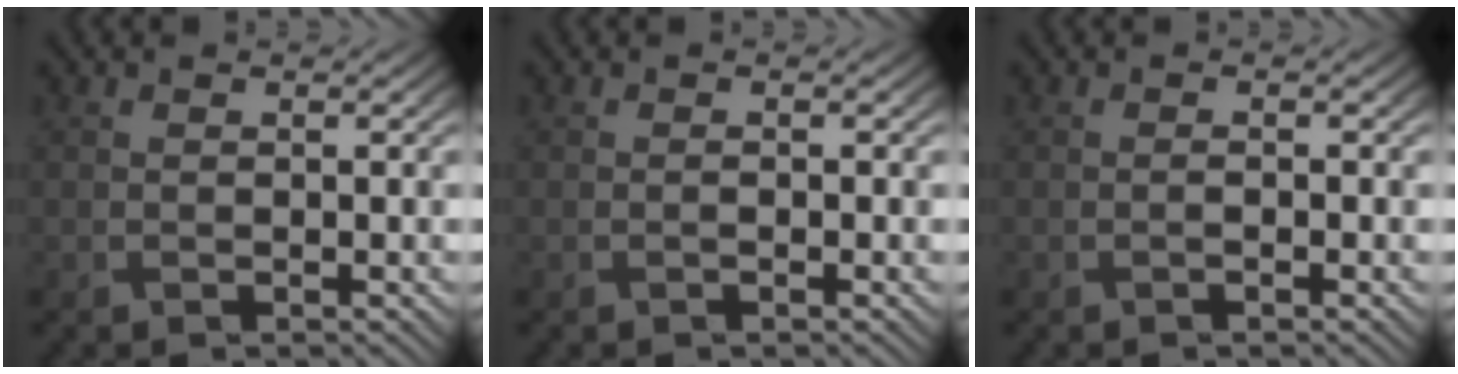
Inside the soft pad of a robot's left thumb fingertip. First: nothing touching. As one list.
[{"total": 0.7, "force": [-0.6, -0.2, 0.3], "torque": [-0.002, -0.001, -0.011]}, {"total": 0.9, "force": [-0.8, -0.1, 0.5], "torque": [-0.005, 0.001, -0.015]}]